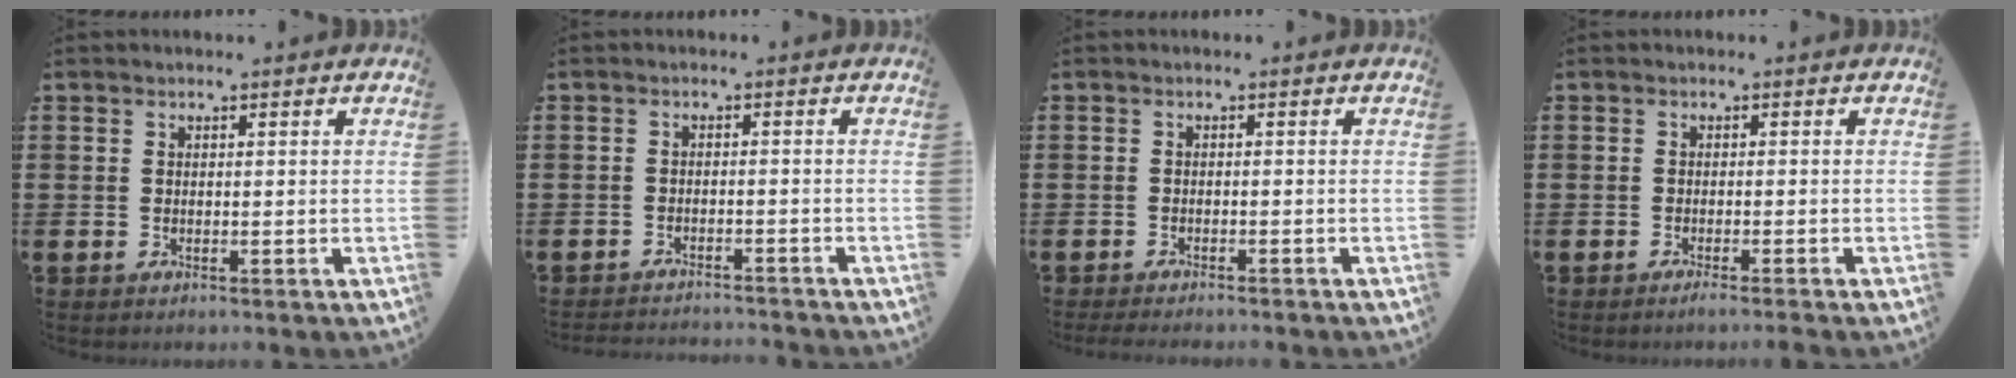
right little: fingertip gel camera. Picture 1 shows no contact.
{"total": 1.8, "force": [-1.7, -0.1, -0.1], "torque": [-0.002, 0.004, -0.038]}
{"total": 1.0, "force": [-1.0, 0.0, 0.4], "torque": [-0.006, -0.001, -0.019]}
{"total": 1.0, "force": [-0.8, -0.1, 0.6], "torque": [-0.009, -0.003, -0.015]}